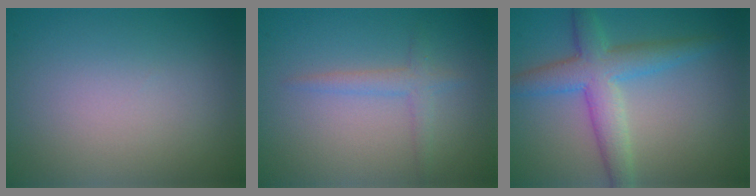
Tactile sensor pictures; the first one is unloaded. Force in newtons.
{"total": 1.7, "press": 1.7, "slide": 0.1}
{"total": 5.1, "press": 5.1, "slide": 0.1}